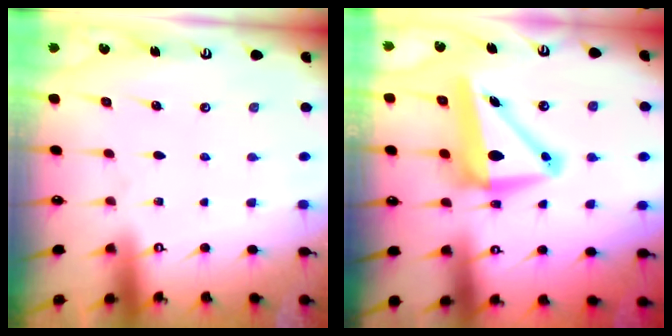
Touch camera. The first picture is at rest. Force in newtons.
{"total": 10.6, "press": 10.4, "slide": 2.2}